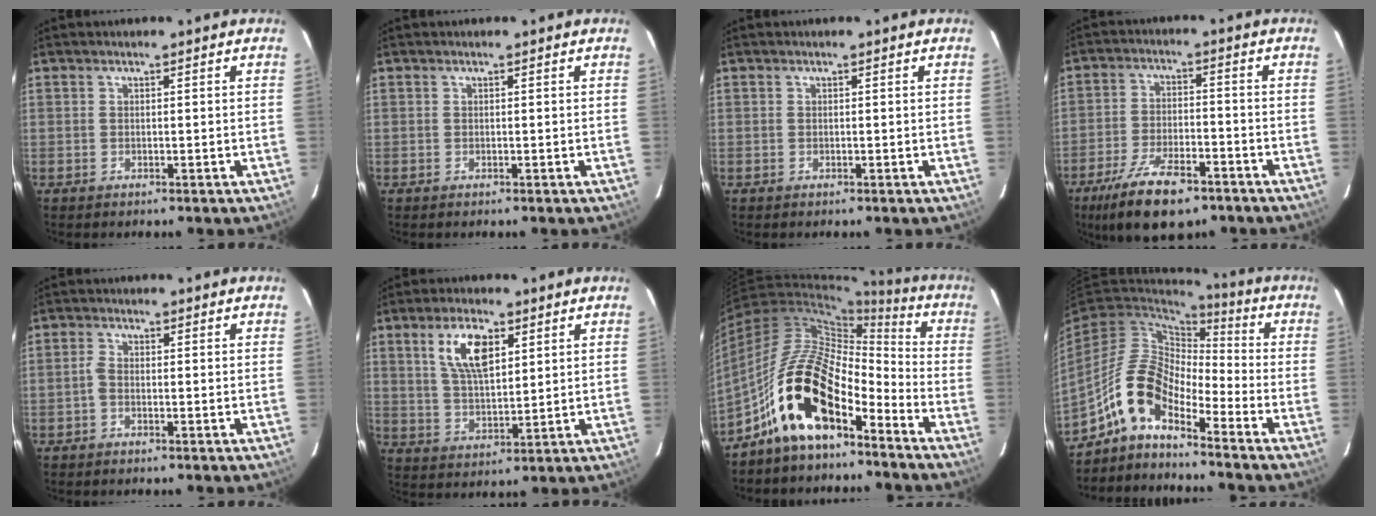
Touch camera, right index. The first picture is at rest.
{"total": 0.0}
{"total": 0.0}
{"total": 13.9, "force": [-9.4, 5.3, 8.8], "torque": [-0.194, -0.024, -0.160]}
{"total": 1.4, "force": [-0.7, 0.7, 1.0], "torque": [-0.027, 0.004, -0.018]}
{"total": 9.1, "force": [4.0, 4.0, 7.2], "torque": [-0.136, 0.009, 0.080]}
{"total": 18.0, "force": [-10.9, 7.4, 12.3], "torque": [-0.234, 0.013, -0.217]}
{"total": 10.5, "force": [-7.1, 3.7, 6.7], "torque": [-0.132, 0.021, -0.151]}